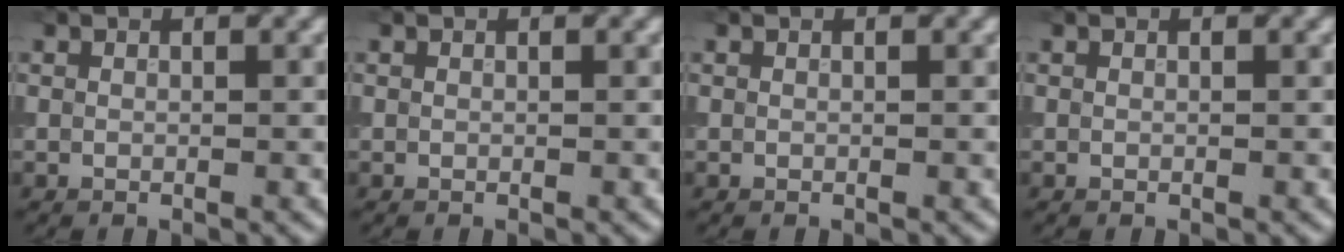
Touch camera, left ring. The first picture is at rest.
{"total": 0.0}
{"total": 0.0}
{"total": 0.0}